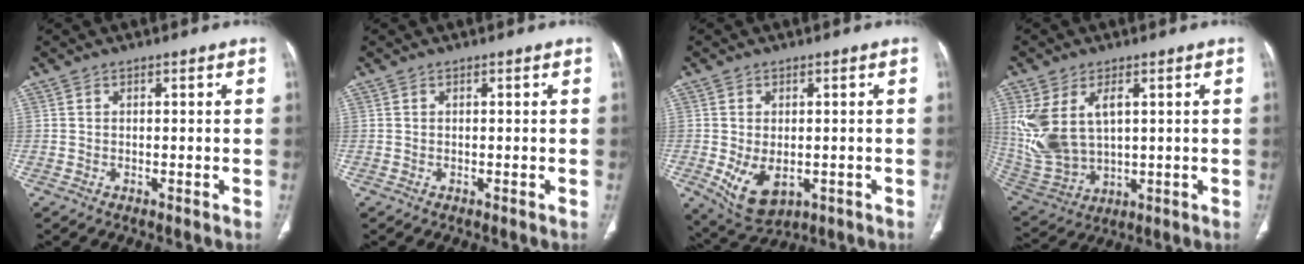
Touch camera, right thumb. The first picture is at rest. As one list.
[{"total": 0.0}, {"total": 8.1, "force": [-1.8, 5.0, 6.1], "torque": [-0.104, -0.009, -0.011]}, {"total": 14.3, "force": [3.5, 8.6, 10.9], "torque": [-0.229, -0.011, 0.091]}]